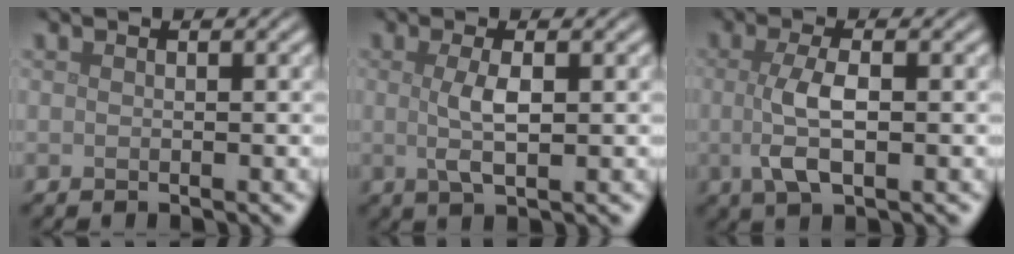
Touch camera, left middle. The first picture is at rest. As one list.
[{"total": 2.7, "force": [0.2, 0.7, 2.6], "torque": [-0.055, -0.002, 0.004]}, {"total": 3.8, "force": [-0.1, 1.3, 3.5], "torque": [-0.078, -0.002, -0.003]}]